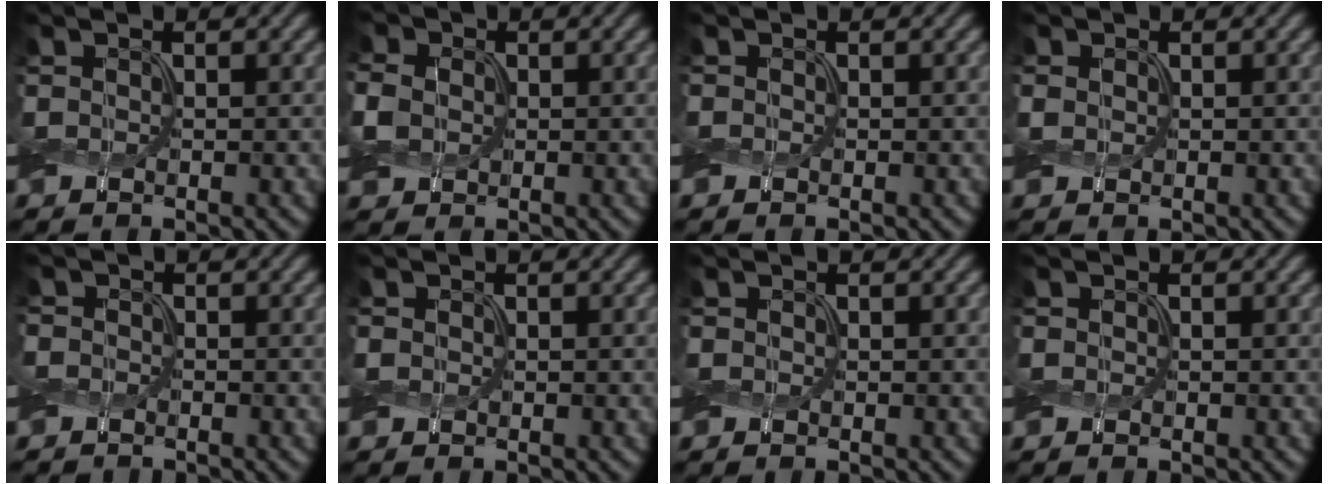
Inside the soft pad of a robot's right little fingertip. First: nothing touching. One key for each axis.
{"total": 3.8, "fx": 0.4, "fy": 3.2, "fz": 2.0, "tx": -0.068, "ty": 0.014, "tz": -0.003}
{"total": 0.0}
{"total": 0.6, "fx": 0.2, "fy": 0.5, "fz": 0.2, "tx": -0.006, "ty": 0.000, "tz": 0.006}
{"total": 0.9, "fx": -0.5, "fy": 0.8, "fz": -0.3, "tx": 0.013, "ty": 0.000, "tz": -0.014}
{"total": 0.0}
{"total": 0.0}
{"total": 0.0}